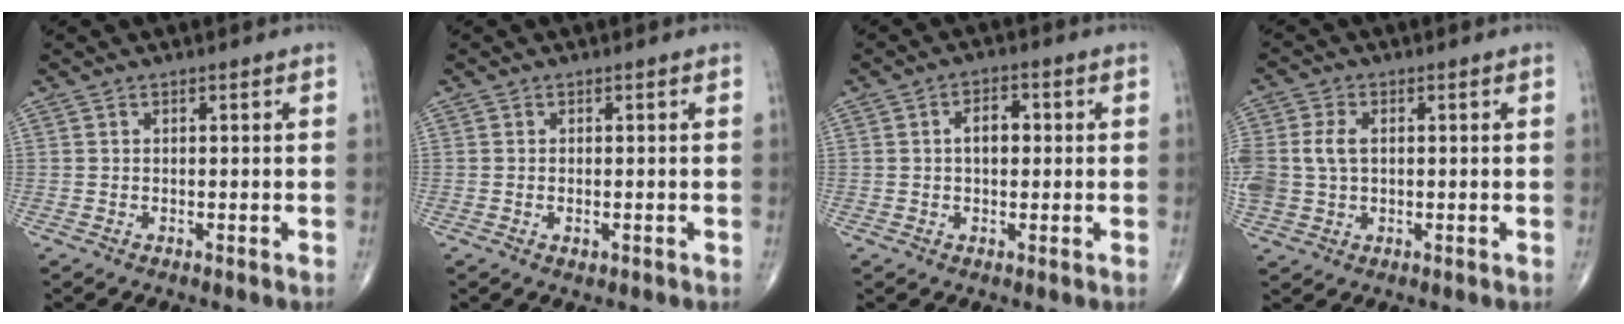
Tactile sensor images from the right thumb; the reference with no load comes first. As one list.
[{"total": 1.3, "force": [-0.5, 0.7, 0.9], "torque": [-0.012, 0.001, -0.006]}, {"total": 4.5, "force": [0.4, 2.8, 3.5], "torque": [-0.048, 0.012, 0.003]}, {"total": 7.7, "force": [0.6, 5.4, 5.4], "torque": [-0.128, 0.010, 0.016]}]